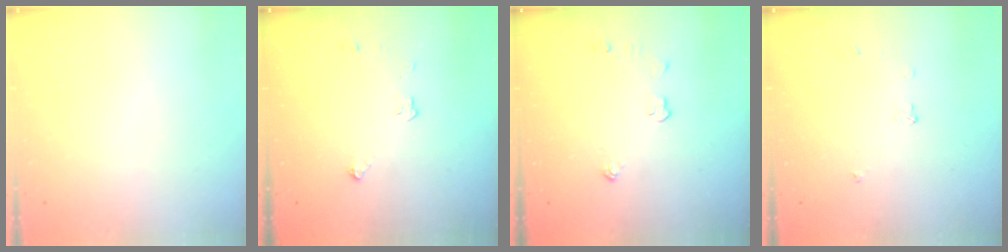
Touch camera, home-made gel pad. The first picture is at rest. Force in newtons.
{"total": 2.9, "press": 2.9, "slide": 0.5}
{"total": 3.6, "press": 3.5, "slide": 0.6}
{"total": 3.3, "press": 3.2, "slide": 0.6}